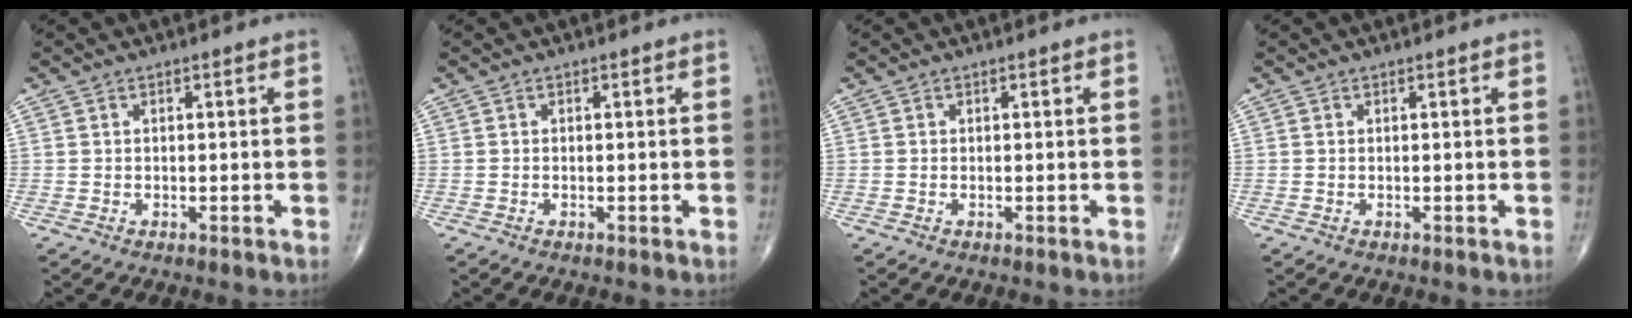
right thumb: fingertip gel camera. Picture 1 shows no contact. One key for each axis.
{"total": 0.0}
{"total": 0.0}
{"total": 0.0}